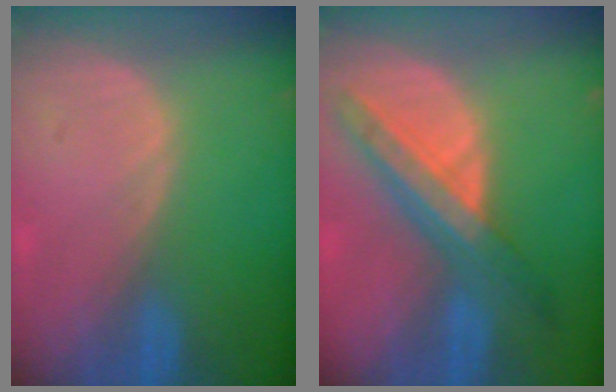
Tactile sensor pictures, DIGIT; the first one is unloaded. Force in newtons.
{"total": 8.5, "press": 7.5, "slide": 4.0}